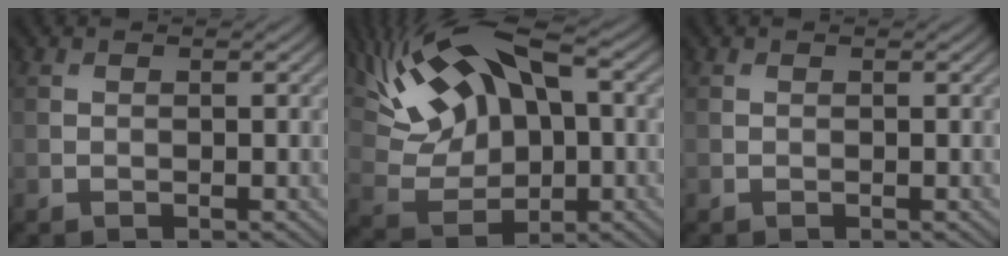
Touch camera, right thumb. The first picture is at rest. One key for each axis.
{"total": 15.0, "fx": 4.9, "fy": 7.9, "fz": 11.8, "tx": -0.255, "ty": 0.026, "tz": 0.082}
{"total": 0.0}